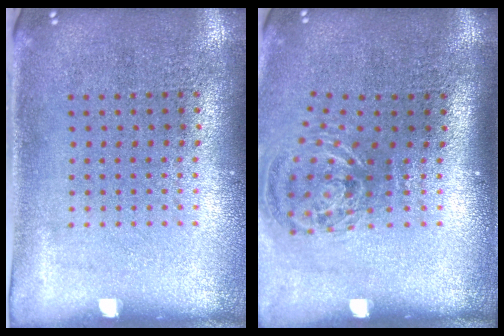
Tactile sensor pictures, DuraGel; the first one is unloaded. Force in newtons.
{"total": 1.3, "press": 1.0, "slide": 0.9}